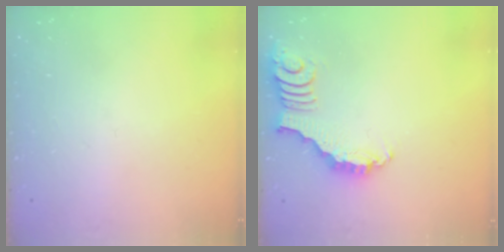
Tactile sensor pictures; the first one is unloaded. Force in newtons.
{"total": 2.2, "press": 2.2, "slide": 0.3}